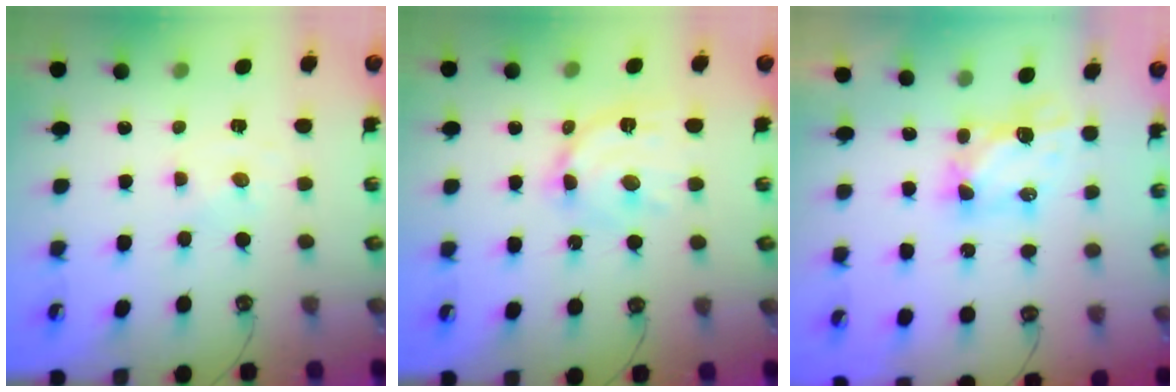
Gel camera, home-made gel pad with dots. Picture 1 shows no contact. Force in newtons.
{"total": 12.9, "press": 12.9, "slide": 1.2}
{"total": 5.5, "press": 5.5, "slide": 0.0}